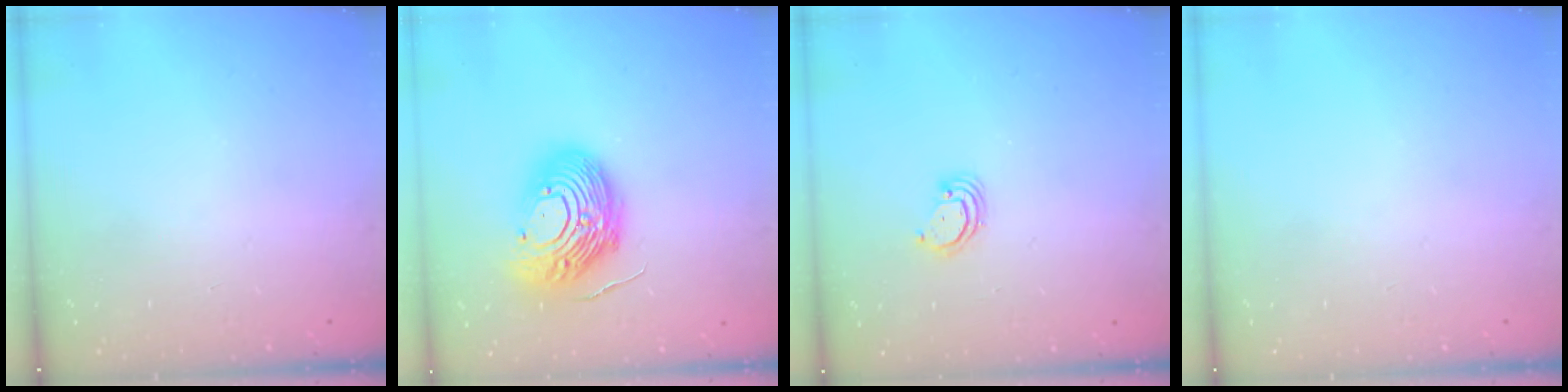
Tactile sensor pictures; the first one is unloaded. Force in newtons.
{"total": 16.8, "press": 16.7, "slide": 1.9}
{"total": 3.2, "press": 3.2, "slide": 0.2}
{"total": 0.0}